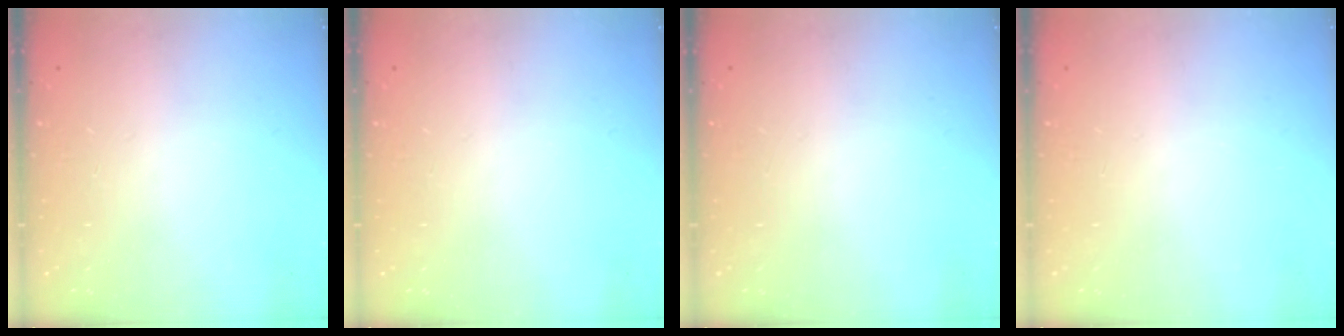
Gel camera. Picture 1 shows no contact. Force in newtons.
{"total": 0.0}
{"total": 0.0}
{"total": 0.0}